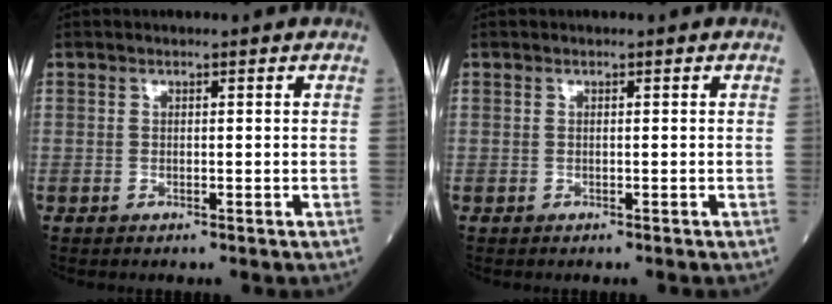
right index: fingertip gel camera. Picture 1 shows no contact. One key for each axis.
{"total": 0.0}